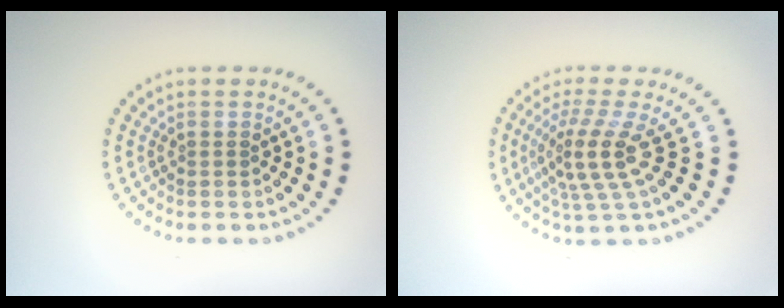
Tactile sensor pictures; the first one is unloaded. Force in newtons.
{"total": 4.1, "press": 2.8, "slide": 3.0}